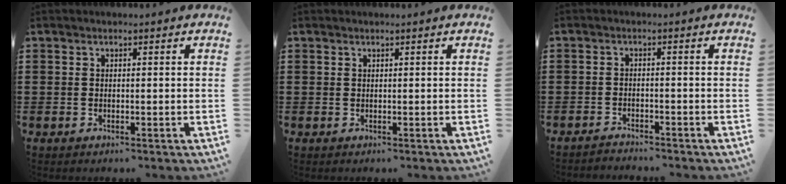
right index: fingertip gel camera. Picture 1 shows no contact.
{"total": 0.0}
{"total": 2.1, "force": [-2.1, 0.0, -0.2], "torque": [-0.003, 0.003, -0.045]}